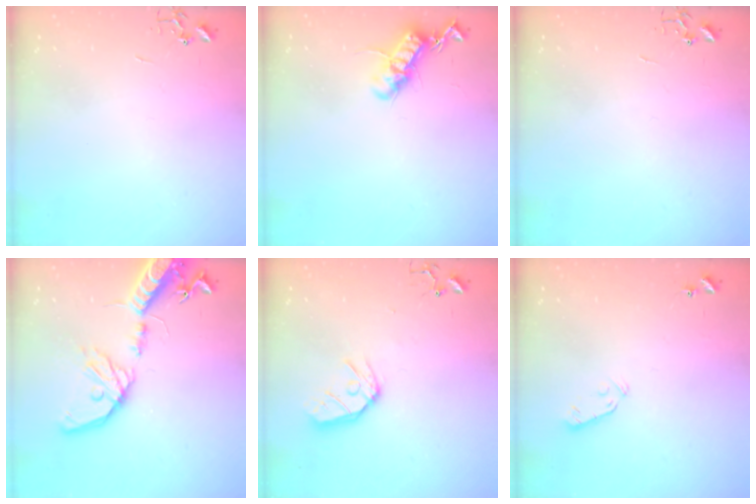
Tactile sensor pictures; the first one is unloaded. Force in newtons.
{"total": 12.9, "press": 12.9, "slide": 0.3}
{"total": 0.0}
{"total": 19.5, "press": 19.2, "slide": 3.6}
{"total": 11.0, "press": 11.0, "slide": 1.3}
{"total": 3.8, "press": 3.7, "slide": 0.9}